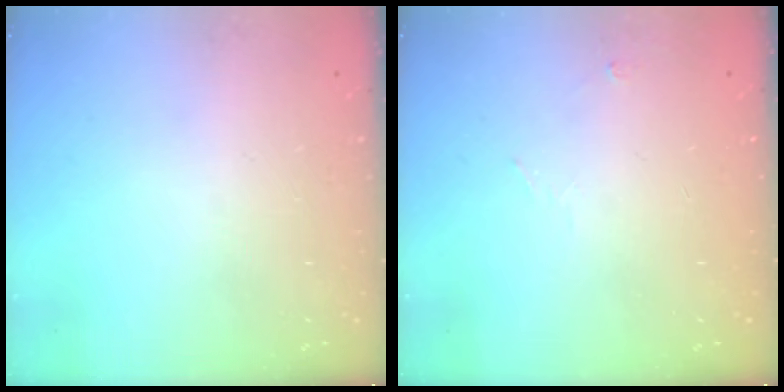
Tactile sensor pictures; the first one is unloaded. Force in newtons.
{"total": 3.8, "press": 3.1, "slide": 2.2}